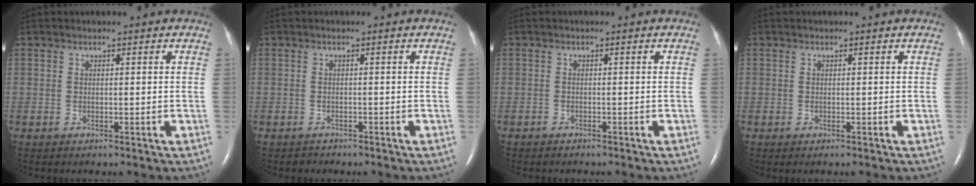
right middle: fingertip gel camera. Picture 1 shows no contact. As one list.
[{"total": 0.9, "force": [-0.8, 0.5, -0.3], "torque": [-0.002, 0.000, -0.015]}, {"total": 1.0, "force": [-0.9, 0.4, 0.2], "torque": [-0.011, 0.000, -0.013]}, {"total": 0.0}]